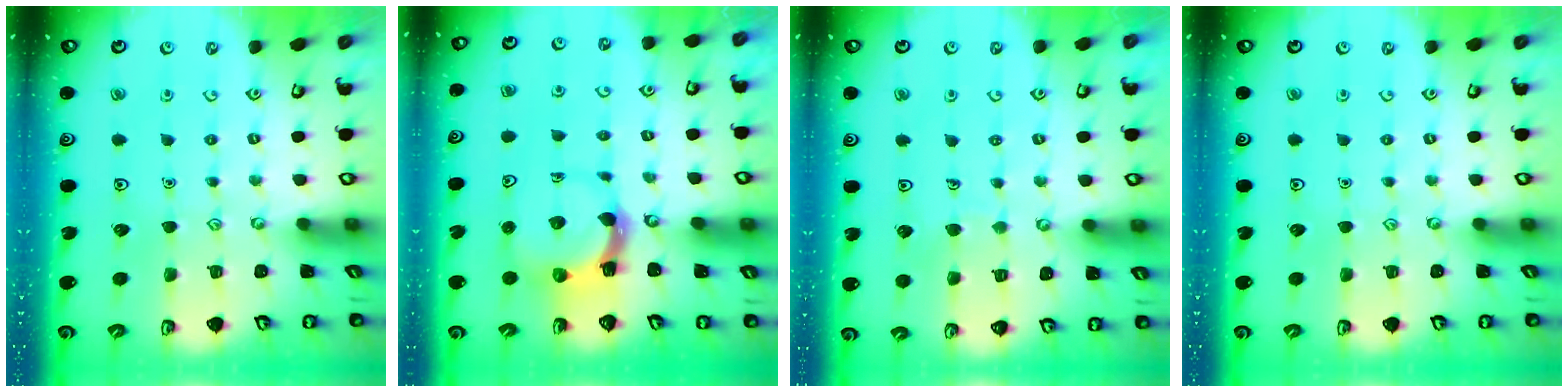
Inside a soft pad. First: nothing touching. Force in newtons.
{"total": 6.2, "press": 6.1, "slide": 1.4}
{"total": 3.6, "press": 3.6, "slide": 0.2}
{"total": 0.0}